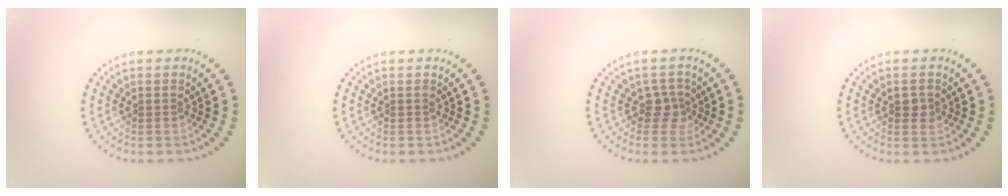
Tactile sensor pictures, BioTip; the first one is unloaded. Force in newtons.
{"total": 0.0}
{"total": 1.8, "press": 1.4, "slide": 1.1}
{"total": 1.3, "press": 1.3, "slide": 0.2}